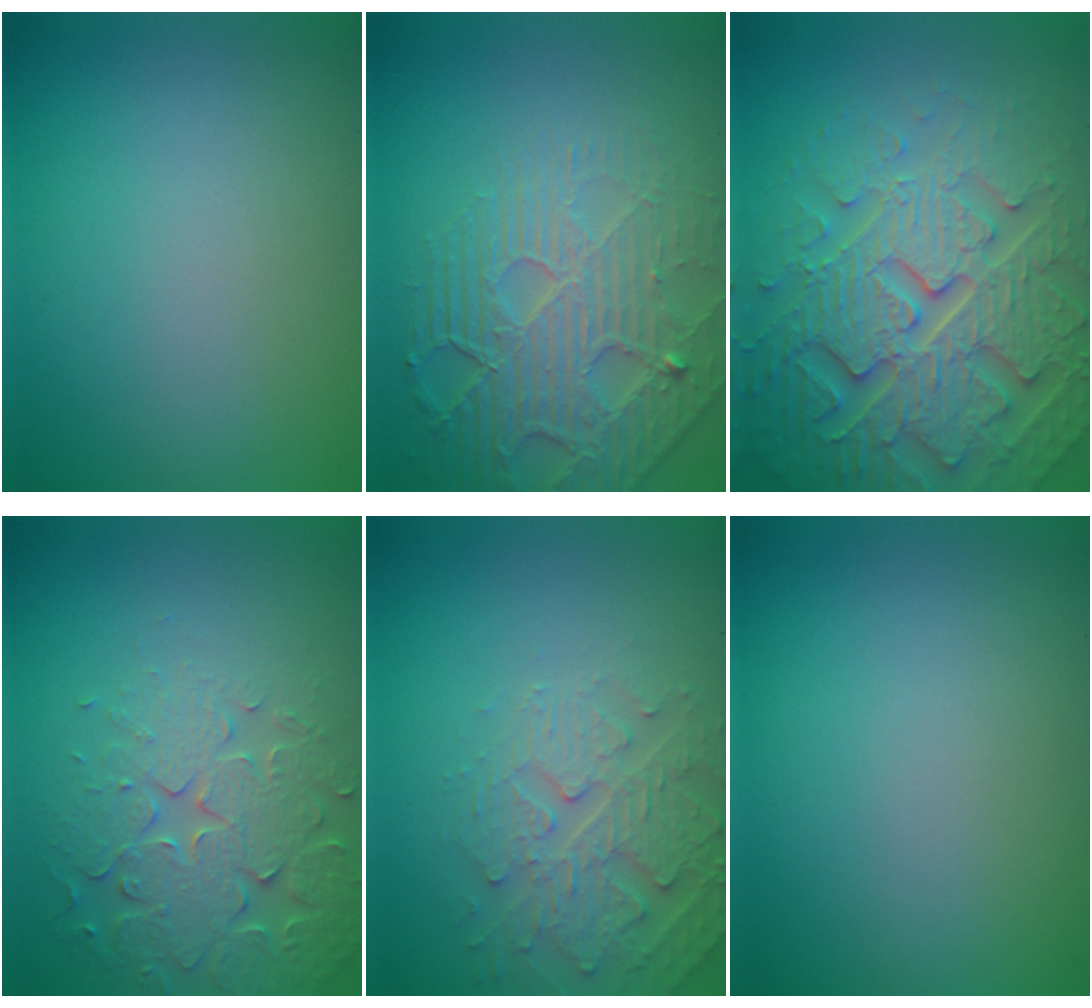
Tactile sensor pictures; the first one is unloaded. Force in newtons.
{"total": 6.5, "press": 5.3, "slide": 3.9}
{"total": 8.1, "press": 7.9, "slide": 2.0}
{"total": 4.6, "press": 4.6, "slide": 0.7}
{"total": 4.2, "press": 4.1, "slide": 0.8}
{"total": 0.0}